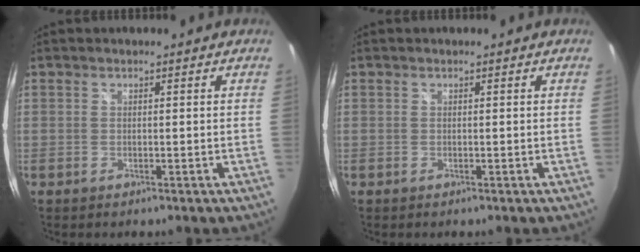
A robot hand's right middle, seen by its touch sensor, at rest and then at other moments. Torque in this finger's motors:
{"motor_torque": [-0.07, -0.07, 0.00, 0.01]}